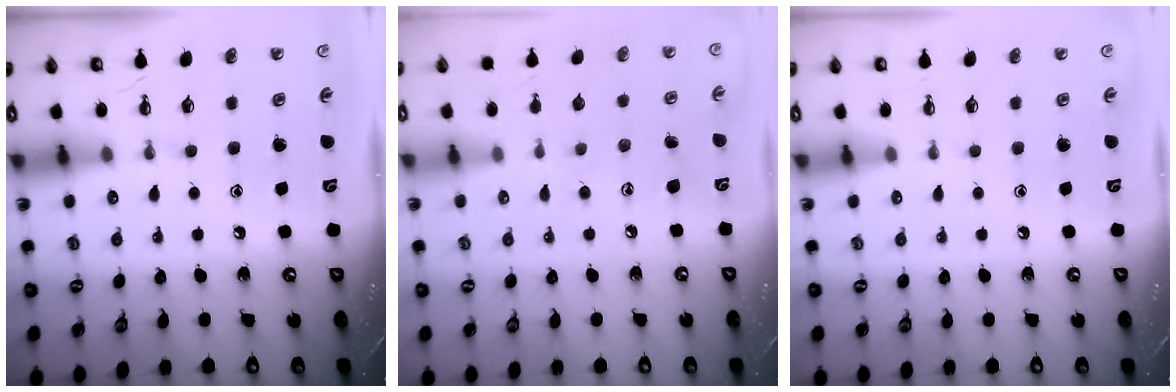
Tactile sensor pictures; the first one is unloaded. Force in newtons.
{"total": 6.5, "press": 6.5, "slide": 0.4}
{"total": 0.0}